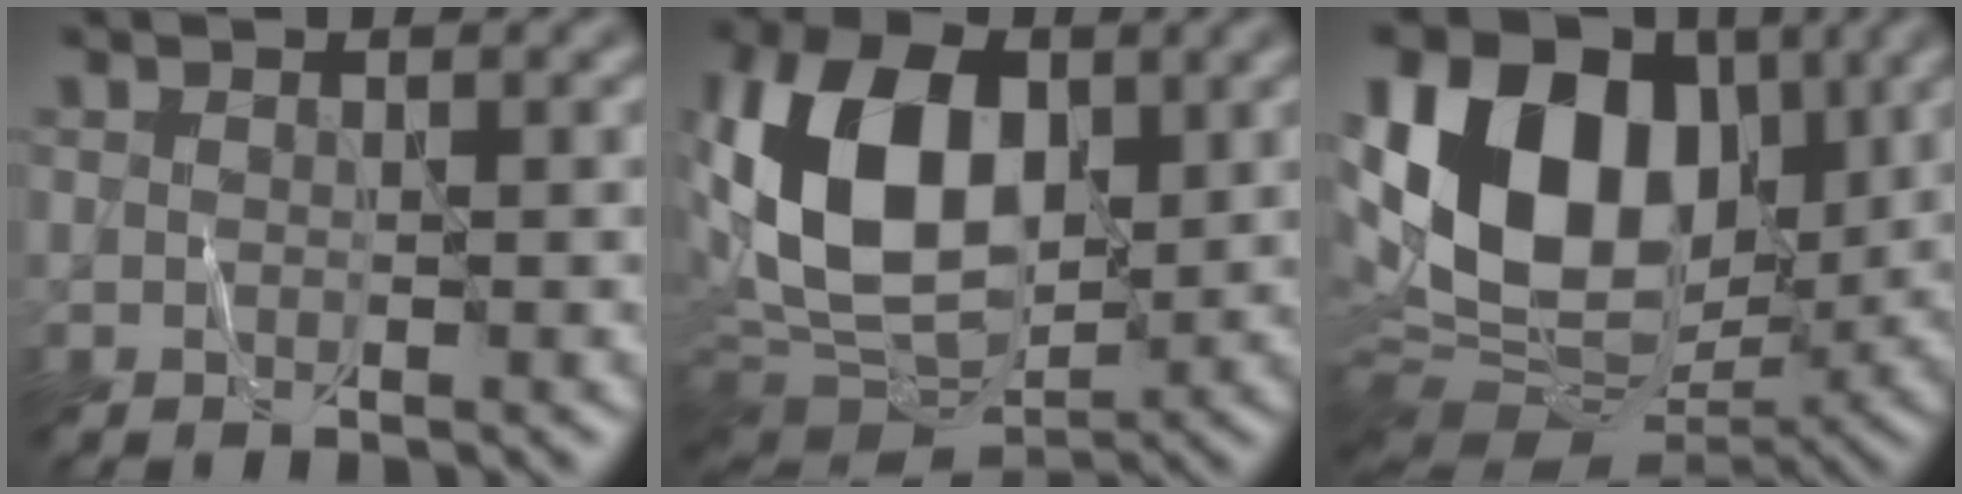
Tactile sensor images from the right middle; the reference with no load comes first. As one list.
[{"total": 12.1, "force": [2.1, 8.1, 8.7], "torque": [-0.180, 0.005, 0.035]}, {"total": 17.1, "force": [4.0, 11.8, 11.7], "torque": [-0.206, 0.024, 0.067]}]